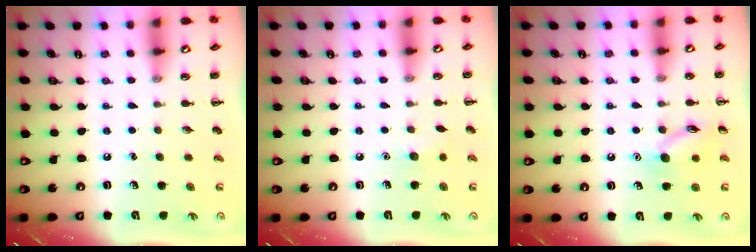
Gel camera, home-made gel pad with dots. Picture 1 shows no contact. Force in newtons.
{"total": 4.8, "press": 4.6, "slide": 1.4}
{"total": 10.6, "press": 10.6, "slide": 0.5}